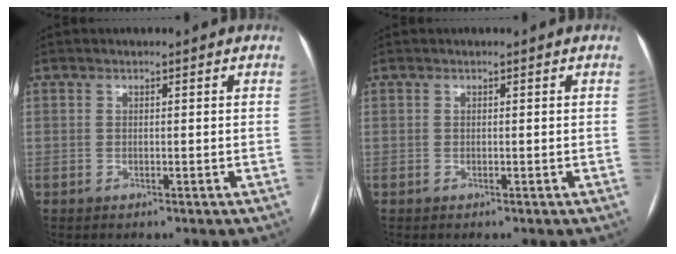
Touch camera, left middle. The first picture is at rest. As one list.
[{"total": 0.0}]